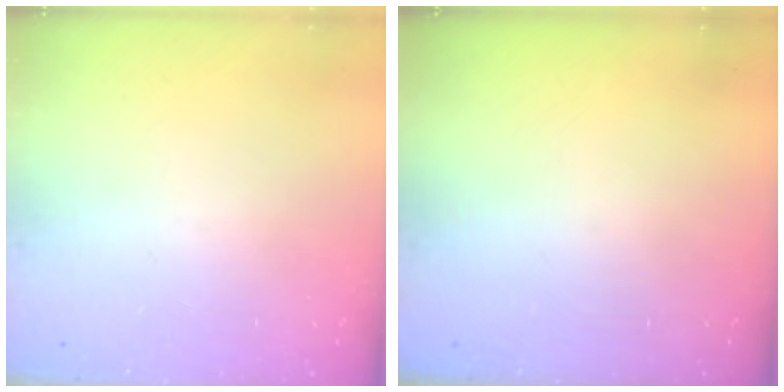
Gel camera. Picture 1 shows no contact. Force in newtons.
{"total": 0.0}